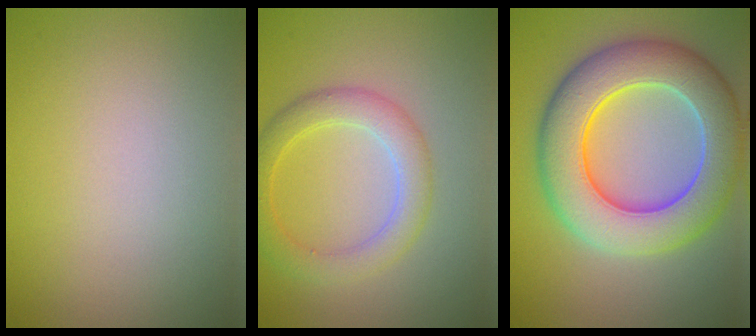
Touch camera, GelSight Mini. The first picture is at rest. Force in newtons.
{"total": 3.5, "press": 3.5, "slide": 0.1}
{"total": 10.0, "press": 9.9, "slide": 0.7}